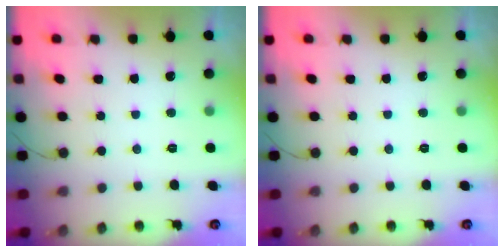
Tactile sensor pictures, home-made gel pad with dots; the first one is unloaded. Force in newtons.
{"total": 0.0}